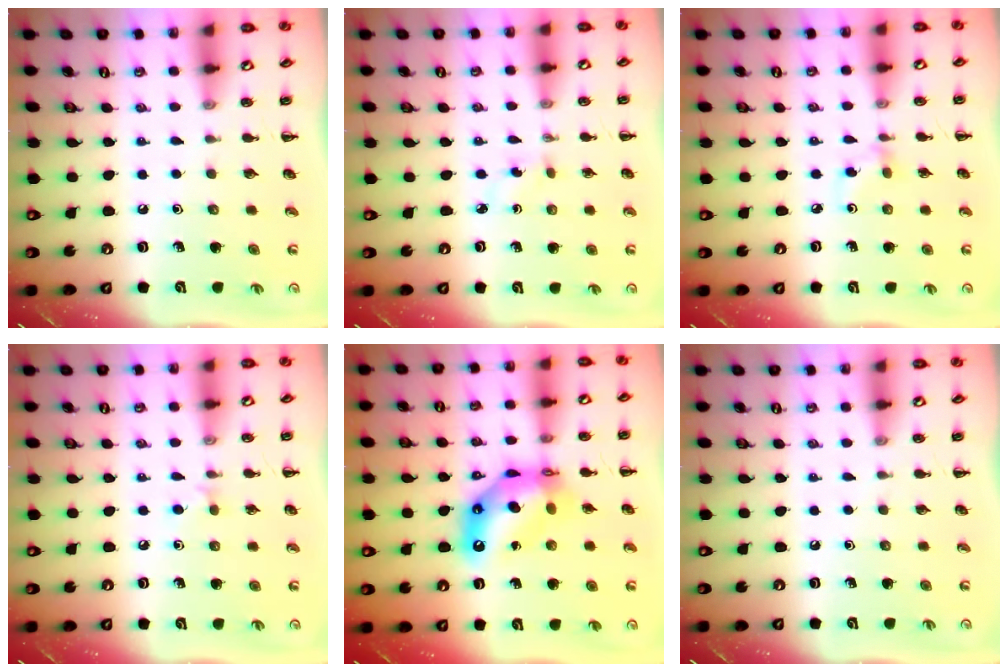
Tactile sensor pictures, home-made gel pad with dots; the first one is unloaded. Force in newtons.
{"total": 1.8, "press": 1.6, "slide": 0.7}
{"total": 2.9, "press": 2.8, "slide": 0.7}
{"total": 3.7, "press": 3.4, "slide": 1.5}
{"total": 13.1, "press": 12.5, "slide": 3.9}
{"total": 0.0}